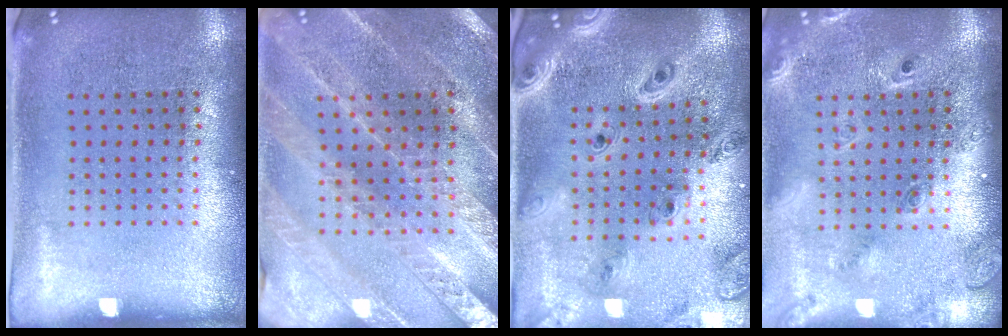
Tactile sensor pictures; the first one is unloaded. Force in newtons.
{"total": 2.2, "press": 2.2, "slide": 0.2}
{"total": 2.5, "press": 2.3, "slide": 1.1}
{"total": 2.3, "press": 1.7, "slide": 1.5}